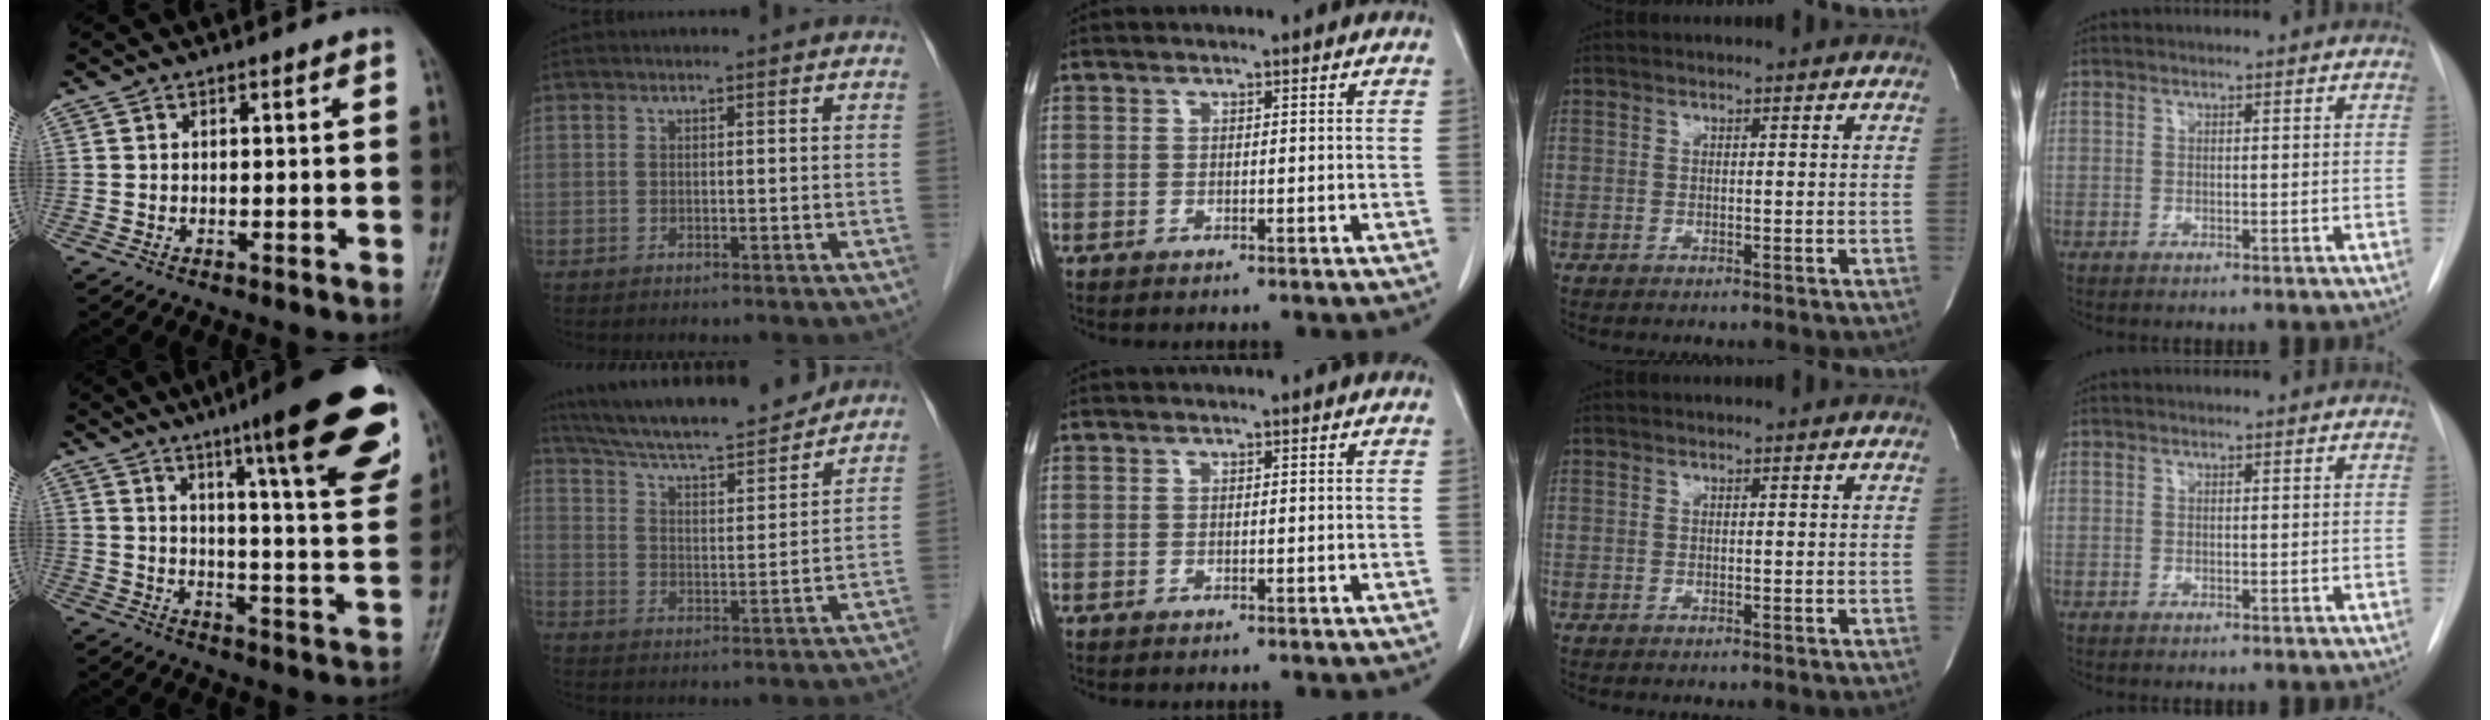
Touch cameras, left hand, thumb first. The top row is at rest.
{"thumb": {"total": 23.0, "force": [13.6, 3.3, 18.3], "torque": [-0.229, -0.051, 0.183]}, "index": {"total": 18.2, "force": [16.4, 2.2, 7.6], "torque": [-0.131, 0.009, 0.254]}}